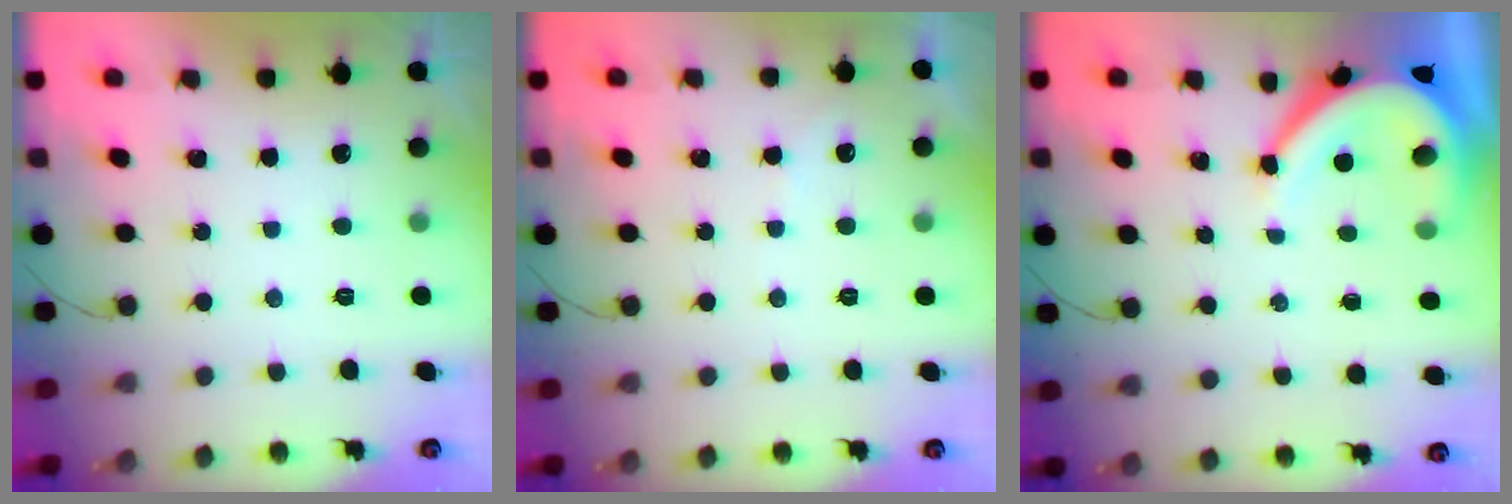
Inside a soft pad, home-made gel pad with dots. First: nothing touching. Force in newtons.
{"total": 4.0, "press": 3.9, "slide": 0.6}
{"total": 9.9, "press": 9.8, "slide": 1.1}